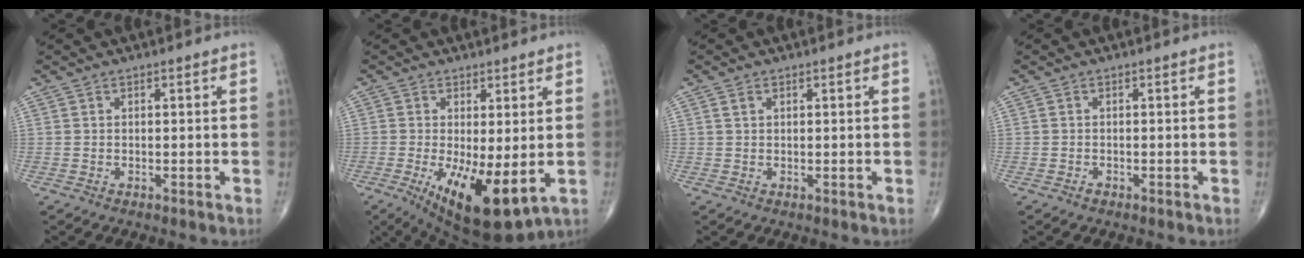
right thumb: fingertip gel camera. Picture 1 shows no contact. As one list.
[{"total": 12.5, "force": [-2.5, 4.4, 11.4], "torque": [-0.187, -0.026, -0.023]}, {"total": 1.1, "force": [0.5, 0.7, 0.7], "torque": [-0.014, 0.004, 0.010]}, {"total": 0.6, "force": [-0.4, 0.4, 0.2], "torque": [-0.002, 0.000, -0.009]}]